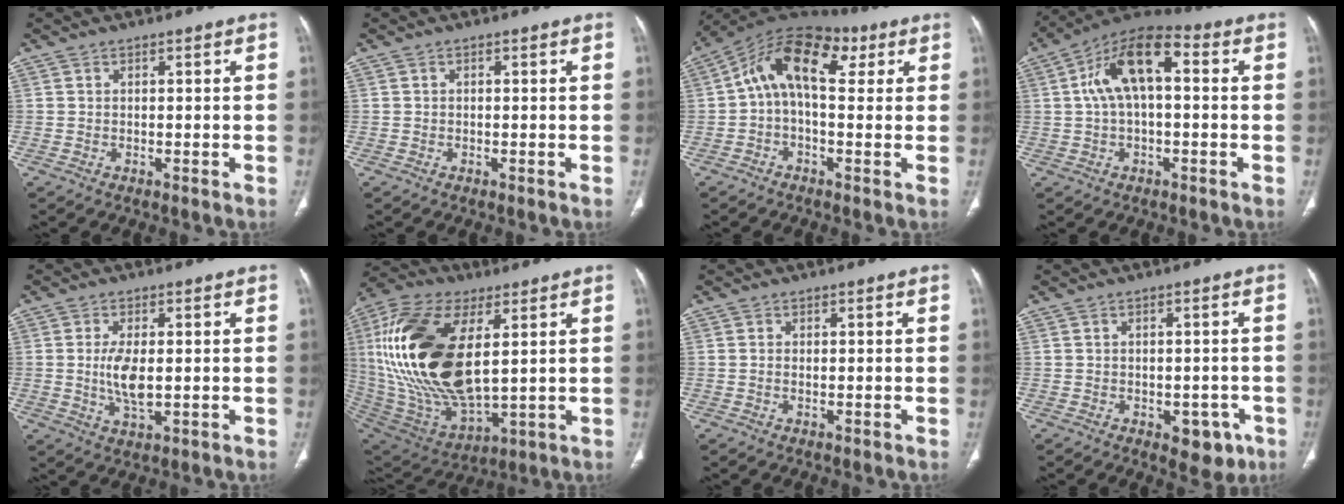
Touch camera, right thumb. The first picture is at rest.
{"total": 0.0}
{"total": 13.8, "force": [3.4, 7.6, 10.9], "torque": [-0.153, 0.044, 0.045]}
{"total": 12.9, "force": [1.9, 6.3, 11.1], "torque": [-0.197, 0.039, 0.022]}
{"total": 6.3, "force": [0.0, 2.7, 5.7], "torque": [-0.115, -0.010, 0.004]}
{"total": 28.2, "force": [5.7, 13.8, 24.0], "torque": [-0.496, -0.021, 0.113]}
{"total": 0.6, "force": [0.0, 0.3, 0.5], "torque": [-0.016, 0.002, 0.001]}
{"total": 6.1, "force": [-2.7, 3.7, 4.0], "torque": [-0.022, 0.010, -0.026]}